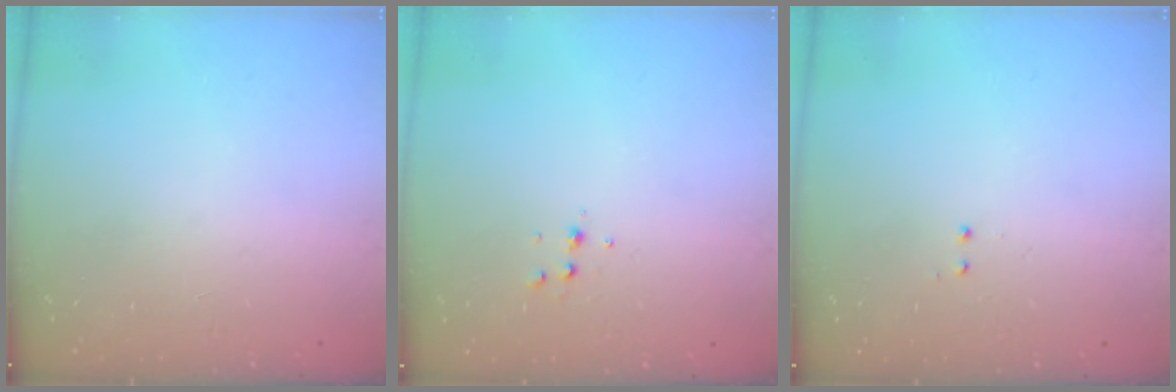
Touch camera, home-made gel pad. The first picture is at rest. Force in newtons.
{"total": 4.1, "press": 4.0, "slide": 1.1}
{"total": 0.5, "press": 0.5, "slide": 0.3}